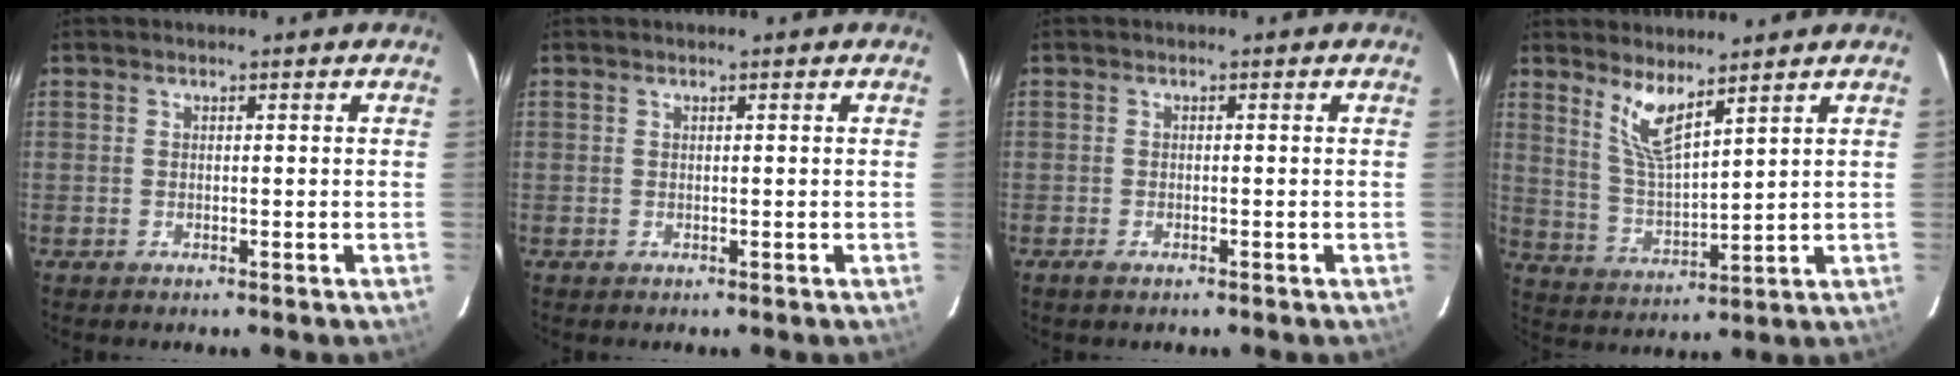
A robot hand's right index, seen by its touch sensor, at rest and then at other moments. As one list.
[{"total": 0.0}, {"total": 1.5, "force": [-1.1, 0.5, 0.9], "torque": [-0.018, -0.004, -0.021]}, {"total": 7.3, "force": [5.2, 1.4, 5.0], "torque": [-0.100, -0.011, 0.111]}]